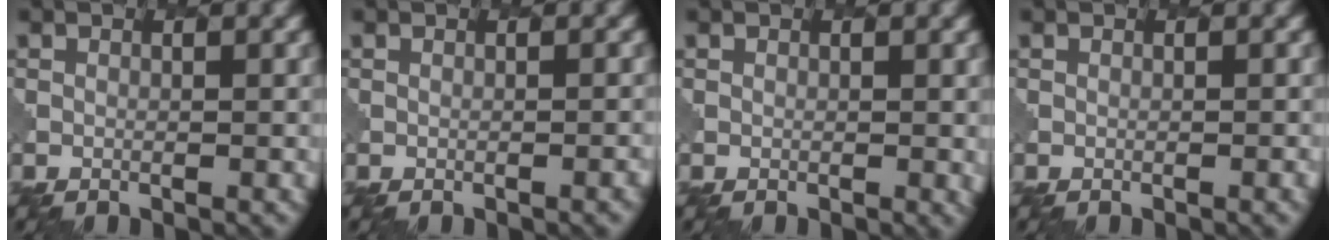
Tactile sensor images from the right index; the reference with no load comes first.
{"total": 1.8, "force": [-1.0, 0.7, 1.4], "torque": [0.003, 0.008, -0.006]}
{"total": 1.1, "force": [-0.1, 0.4, 1.0], "torque": [-0.015, -0.003, 0.000]}
{"total": 0.8, "force": [-0.4, 0.2, 0.7], "torque": [-0.003, 0.001, -0.002]}